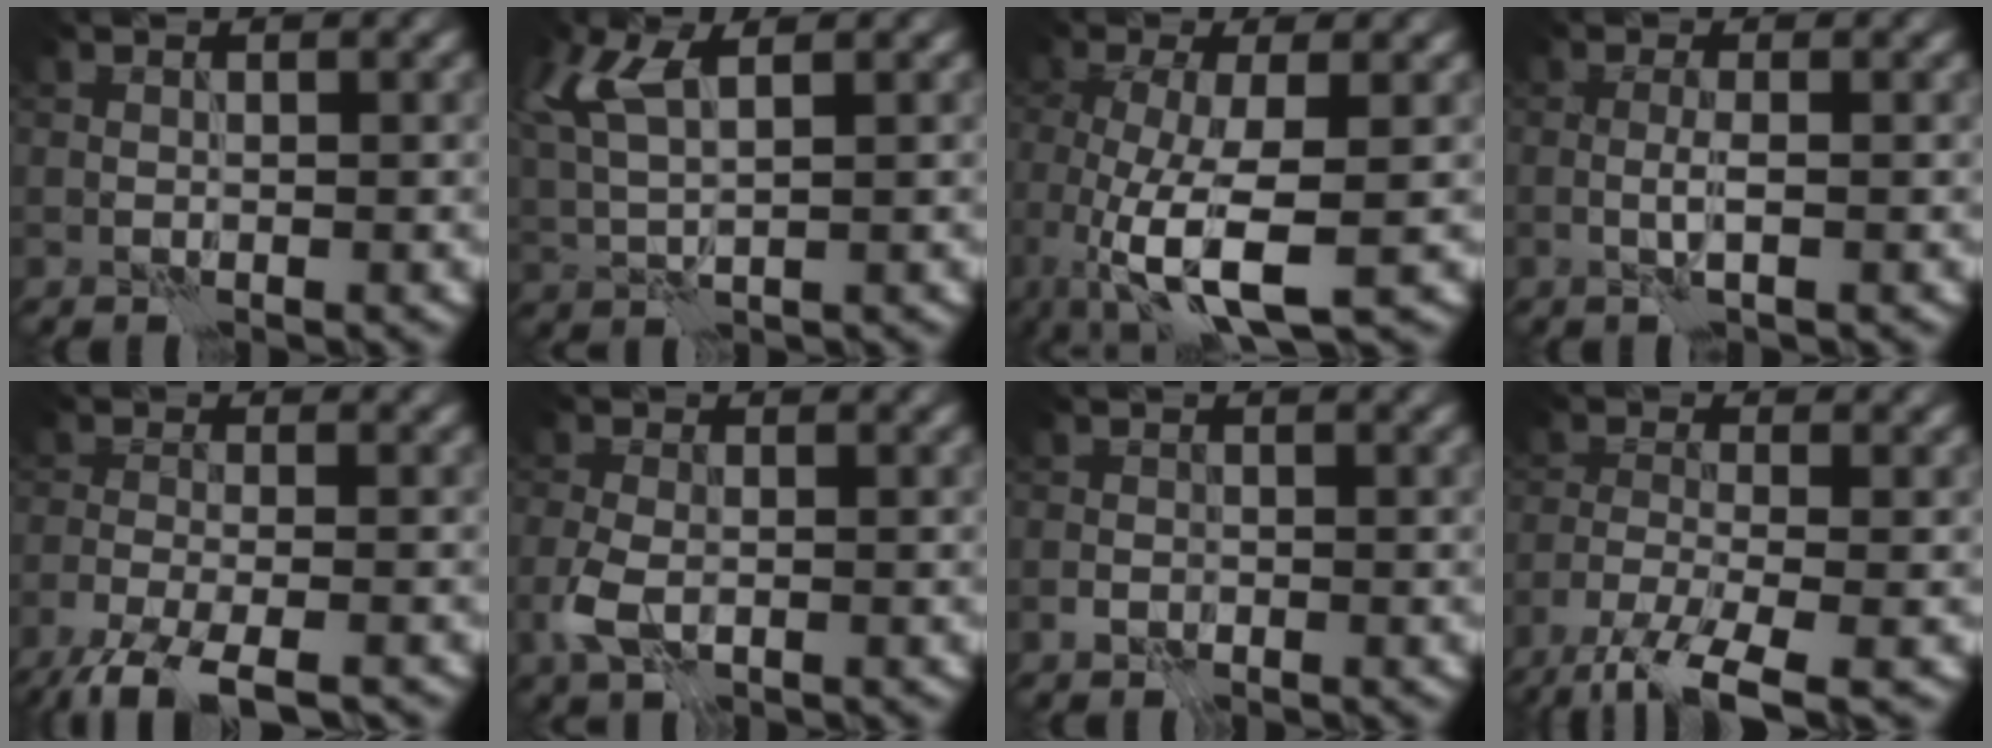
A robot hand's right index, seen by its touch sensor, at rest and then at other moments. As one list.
[{"total": 5.3, "force": [2.0, 1.9, 4.5], "torque": [-0.111, 0.012, 0.042]}, {"total": 7.4, "force": [-1.9, 2.3, 6.8], "torque": [-0.140, -0.016, -0.035]}, {"total": 1.6, "force": [-0.3, 0.1, 1.5], "torque": [-0.032, 0.002, -0.011]}, {"total": 6.1, "force": [-4.7, 1.4, 3.7], "torque": [-0.065, -0.016, -0.092]}, {"total": 2.9, "force": [-0.9, 1.8, 2.2], "torque": [-0.058, -0.006, -0.020]}, {"total": 0.9, "force": [-0.6, 0.7, 0.3], "torque": [-0.002, 0.000, -0.012]}, {"total": 6.7, "force": [-4.7, 1.5, 4.6], "torque": [-0.086, -0.010, -0.095]}]